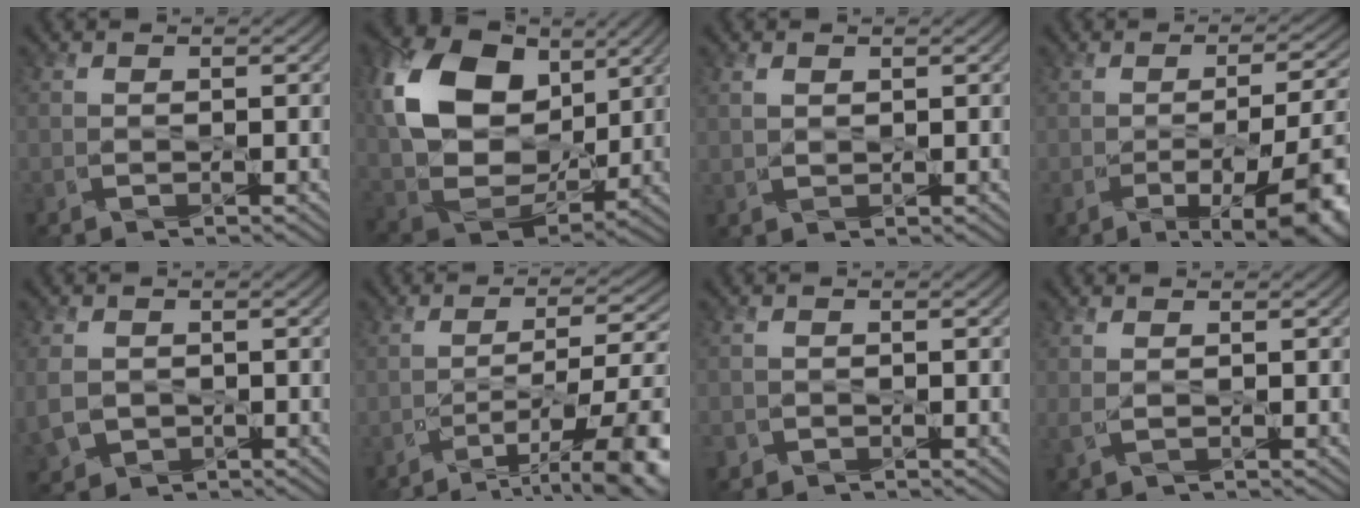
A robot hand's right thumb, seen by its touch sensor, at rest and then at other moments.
{"total": 16.2, "force": [5.6, 11.4, 9.9], "torque": [-0.223, 0.009, 0.118]}
{"total": 1.2, "force": [1.0, 0.6, 0.0], "torque": [0.002, 0.003, 0.023]}
{"total": 12.8, "force": [-5.3, 3.7, 11.0], "torque": [-0.136, -0.002, -0.071]}
{"total": 3.4, "force": [-0.1, 3.0, 1.4], "torque": [-0.045, -0.002, -0.002]}
{"total": 11.7, "force": [-6.3, 3.1, 9.3], "torque": [-0.135, 0.002, -0.089]}
{"total": 0.9, "force": [-0.6, 0.6, -0.3], "torque": [0.011, 0.001, -0.013]}
{"total": 0.9, "force": [0.5, 0.5, 0.6], "torque": [-0.019, 0.002, 0.011]}